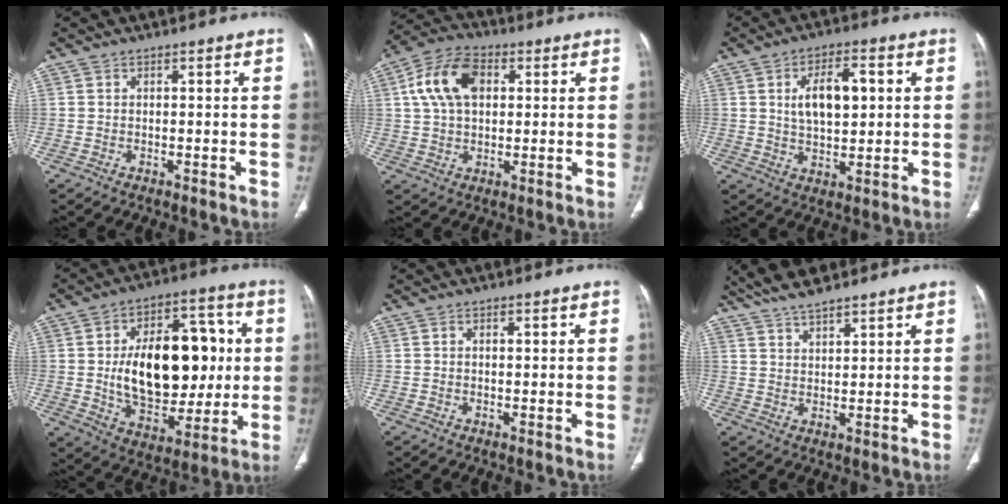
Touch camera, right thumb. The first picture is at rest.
{"total": 11.9, "force": [2.9, 7.6, 8.6], "torque": [-0.155, 0.017, 0.047]}
{"total": 9.8, "force": [2.0, 5.0, 8.2], "torque": [-0.120, 0.000, 0.035]}
{"total": 24.4, "force": [1.4, 14.5, 19.5], "torque": [-0.262, 0.008, 0.033]}
{"total": 0.8, "force": [0.1, 0.4, 0.6], "torque": [-0.016, 0.002, 0.003]}
{"total": 8.0, "force": [6.8, 1.7, 3.8], "torque": [-0.067, -0.011, 0.128]}